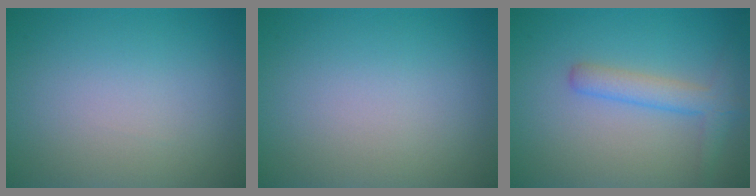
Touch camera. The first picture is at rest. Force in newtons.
{"total": 0.0}
{"total": 2.9, "press": 2.9, "slide": 0.2}